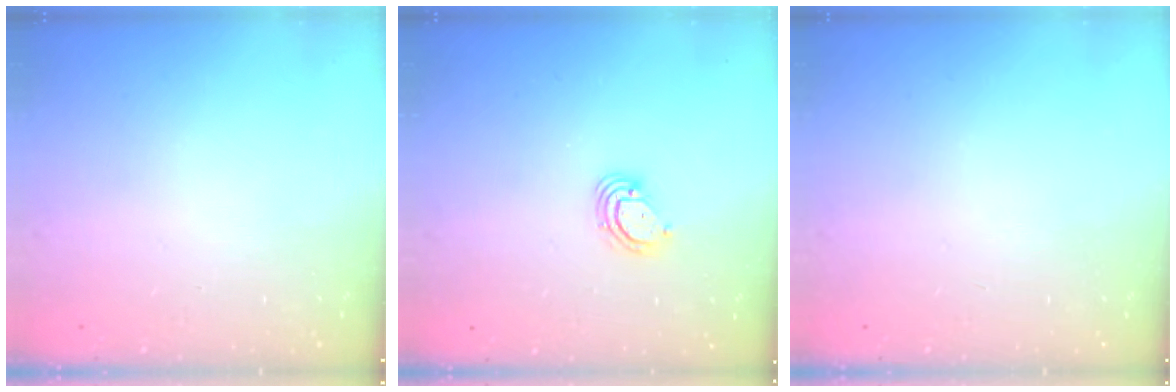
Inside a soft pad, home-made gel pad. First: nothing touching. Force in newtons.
{"total": 3.6, "press": 3.6, "slide": 0.3}
{"total": 0.0}